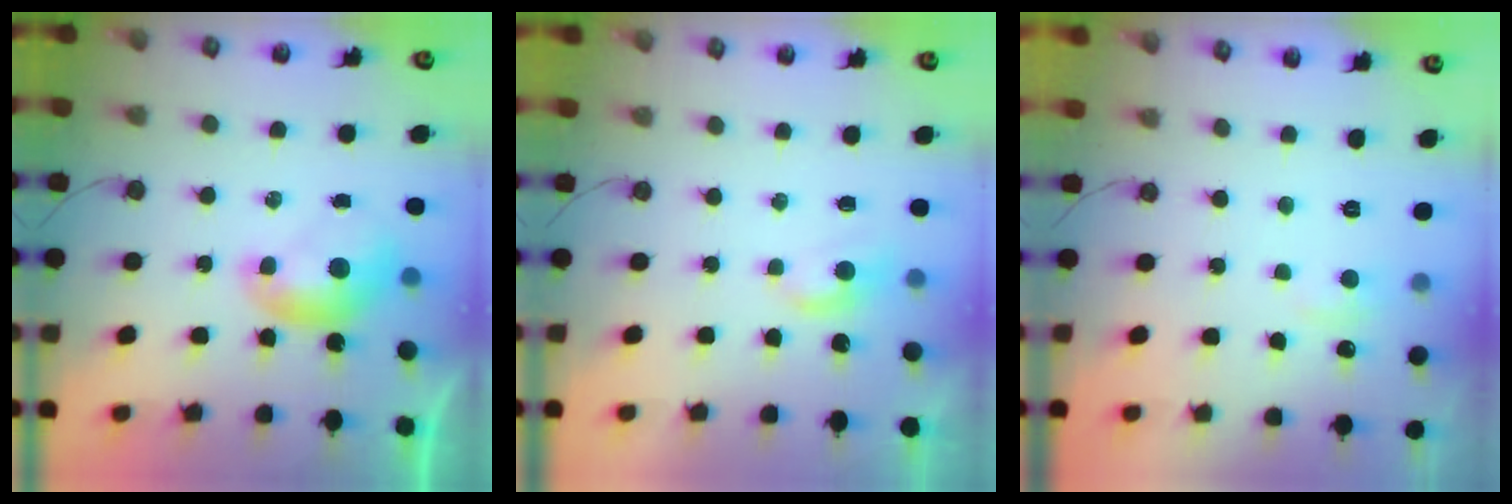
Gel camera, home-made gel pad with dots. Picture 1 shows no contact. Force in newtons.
{"total": 1.1, "press": 1.0, "slide": 0.4}
{"total": 2.9, "press": 2.8, "slide": 0.5}